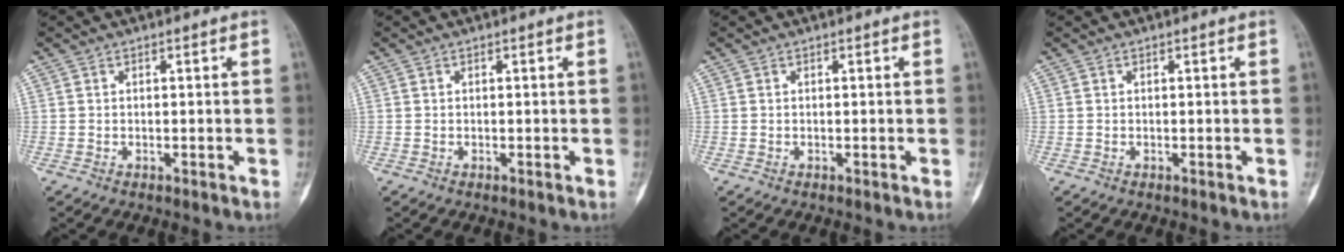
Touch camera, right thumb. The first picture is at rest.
{"total": 0.0}
{"total": 0.0}
{"total": 0.0}